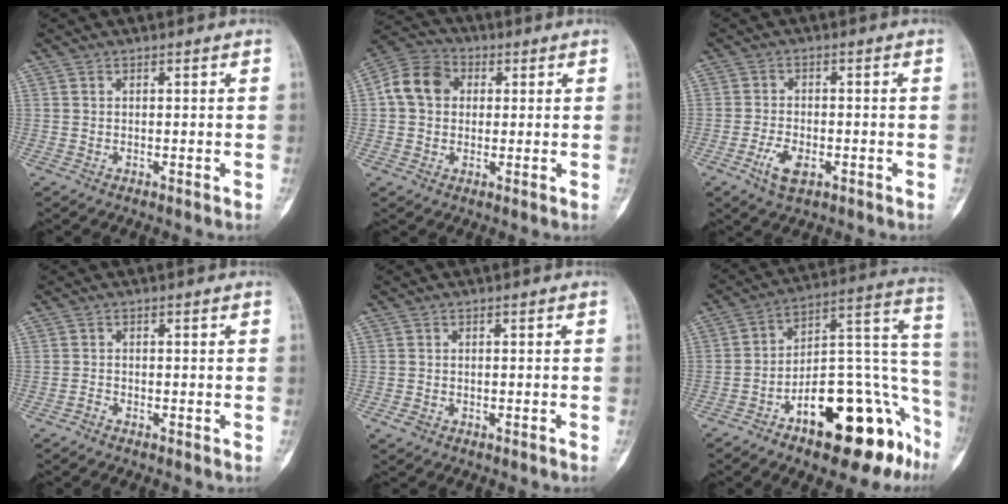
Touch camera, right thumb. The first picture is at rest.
{"total": 9.2, "force": [1.4, 7.5, 5.2], "torque": [-0.084, 0.019, 0.014]}
{"total": 5.0, "force": [-2.3, 2.6, 3.6], "torque": [-0.071, 0.006, -0.041]}
{"total": 0.8, "force": [-0.8, 0.2, 0.1], "torque": [-0.006, 0.004, -0.019]}
{"total": 1.0, "force": [-0.7, 0.5, 0.5], "torque": [-0.020, 0.008, -0.012]}
{"total": 24.7, "force": [-12.9, 10.1, 18.5], "torque": [-0.163, 0.109, -0.188]}